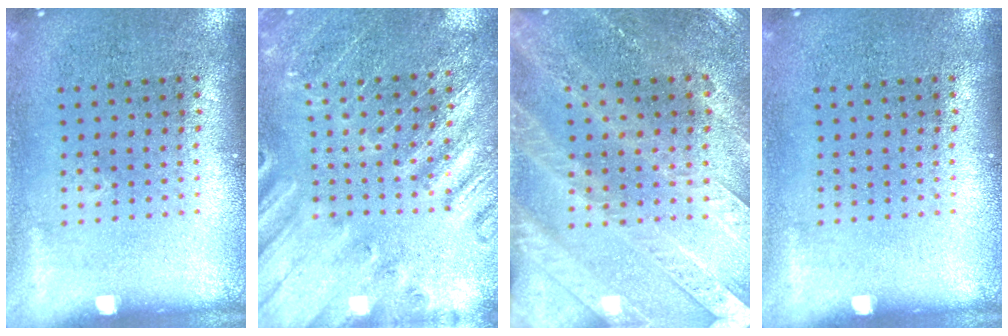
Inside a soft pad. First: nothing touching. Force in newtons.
{"total": 2.5, "press": 2.5, "slide": 0.2}
{"total": 2.9, "press": 2.7, "slide": 1.1}
{"total": 0.0}